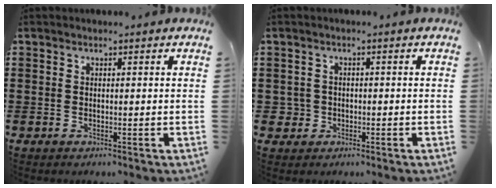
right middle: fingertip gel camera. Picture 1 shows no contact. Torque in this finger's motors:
{"motor_torque": [-0.05, 0.10, -0.01, -0.03]}